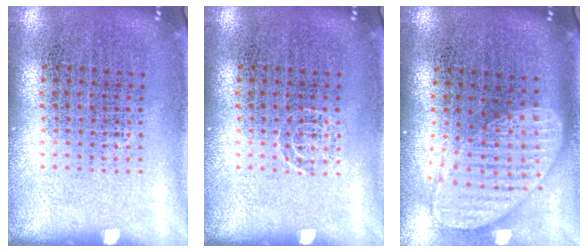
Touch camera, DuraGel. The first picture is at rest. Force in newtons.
{"total": 1.0, "press": 1.0, "slide": 0.1}
{"total": 2.0, "press": 1.6, "slide": 1.2}